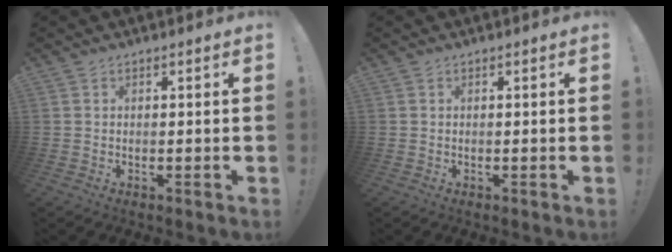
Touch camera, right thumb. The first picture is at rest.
{"total": 0.0}